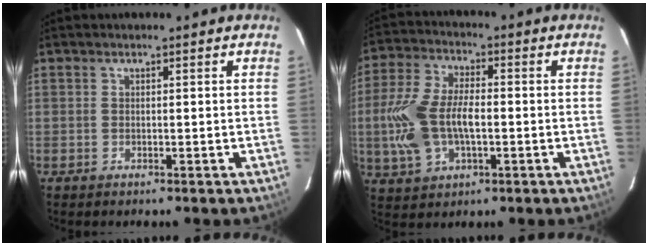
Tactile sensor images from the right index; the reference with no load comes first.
{"total": 13.8, "force": [-1.7, 7.7, 11.3], "torque": [-0.247, 0.007, -0.029]}